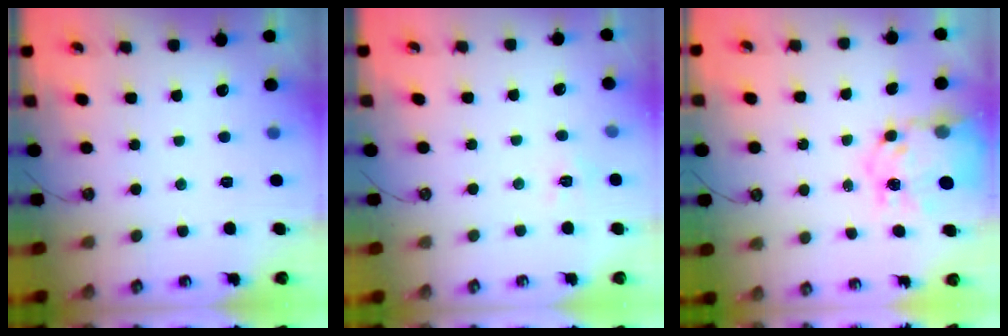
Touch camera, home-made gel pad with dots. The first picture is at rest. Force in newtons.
{"total": 6.2, "press": 6.2, "slide": 0.7}
{"total": 11.7, "press": 11.6, "slide": 1.0}